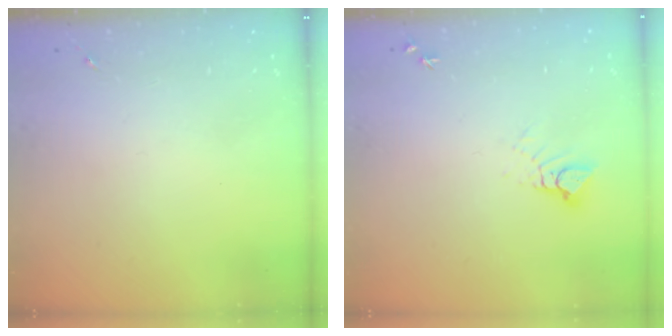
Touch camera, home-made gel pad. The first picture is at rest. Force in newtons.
{"total": 4.0, "press": 3.9, "slide": 0.4}